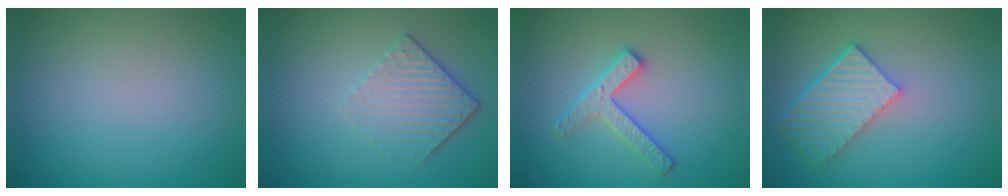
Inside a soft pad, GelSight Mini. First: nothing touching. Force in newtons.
{"total": 4.2, "press": 2.8, "slide": 3.1}
{"total": 2.8, "press": 2.5, "slide": 1.3}
{"total": 5.5, "press": 4.2, "slide": 3.7}